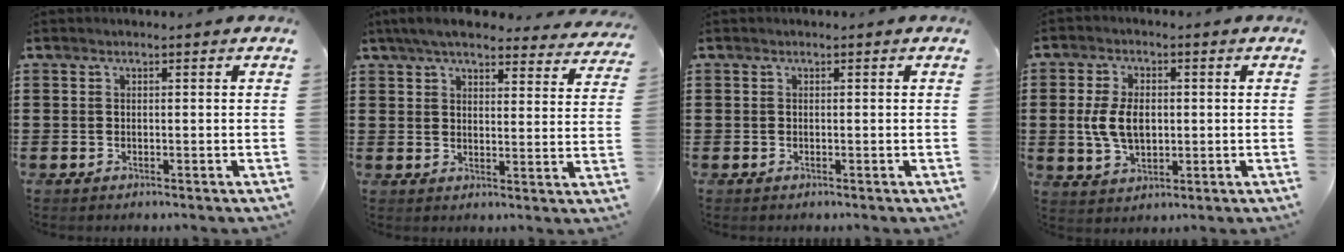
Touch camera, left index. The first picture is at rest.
{"total": 5.7, "force": [5.1, 0.7, 2.2], "torque": [-0.062, -0.017, 0.091]}
{"total": 0.0}
{"total": 6.8, "force": [0.2, 4.1, 5.3], "torque": [-0.118, 0.004, -0.004]}